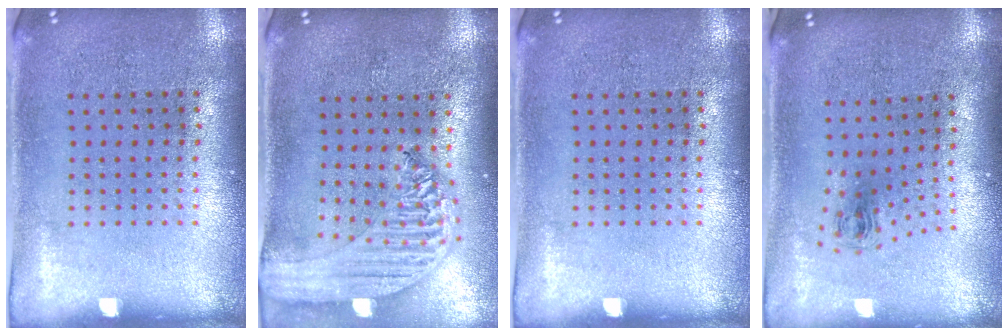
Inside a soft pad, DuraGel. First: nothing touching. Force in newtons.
{"total": 2.2, "press": 2.0, "slide": 1.0}
{"total": 0.0}
{"total": 0.7, "press": 0.4, "slide": 0.6}